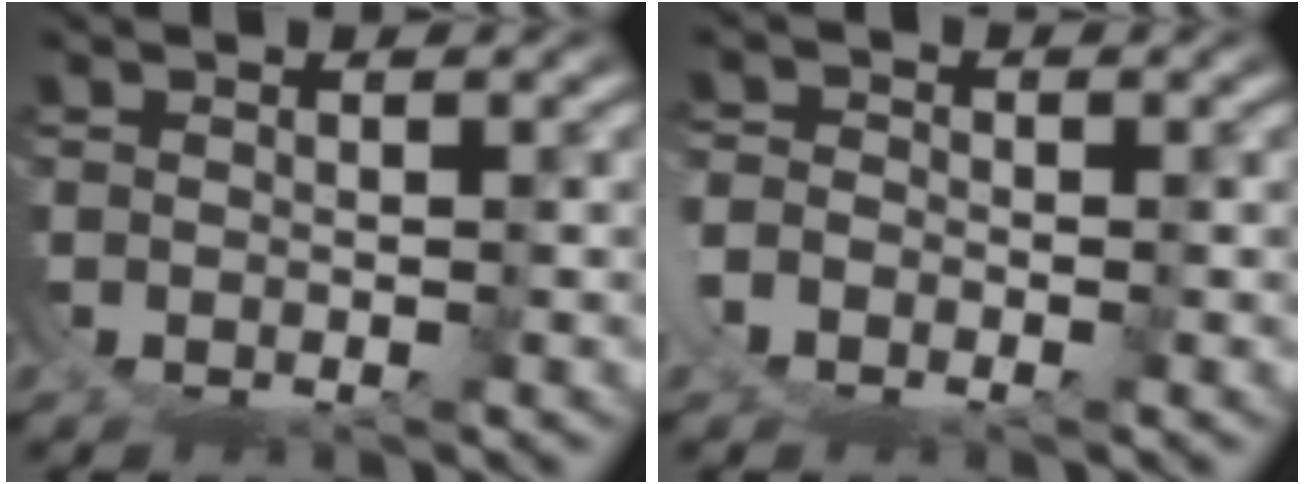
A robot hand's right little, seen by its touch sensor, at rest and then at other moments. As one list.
[{"total": 3.3, "force": [-1.7, 2.9, 0.0], "torque": [-0.018, -0.017, -0.029]}]